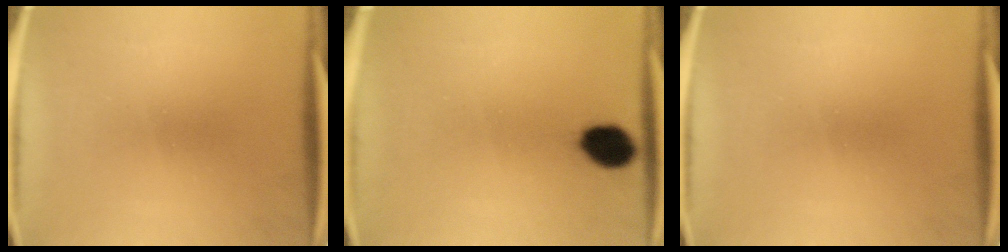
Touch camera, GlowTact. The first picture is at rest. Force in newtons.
{"total": 7.0}
{"total": 0.0}